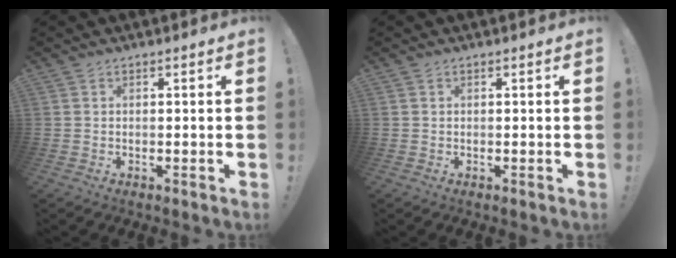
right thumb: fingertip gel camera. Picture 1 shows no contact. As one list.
[{"total": 0.0}]